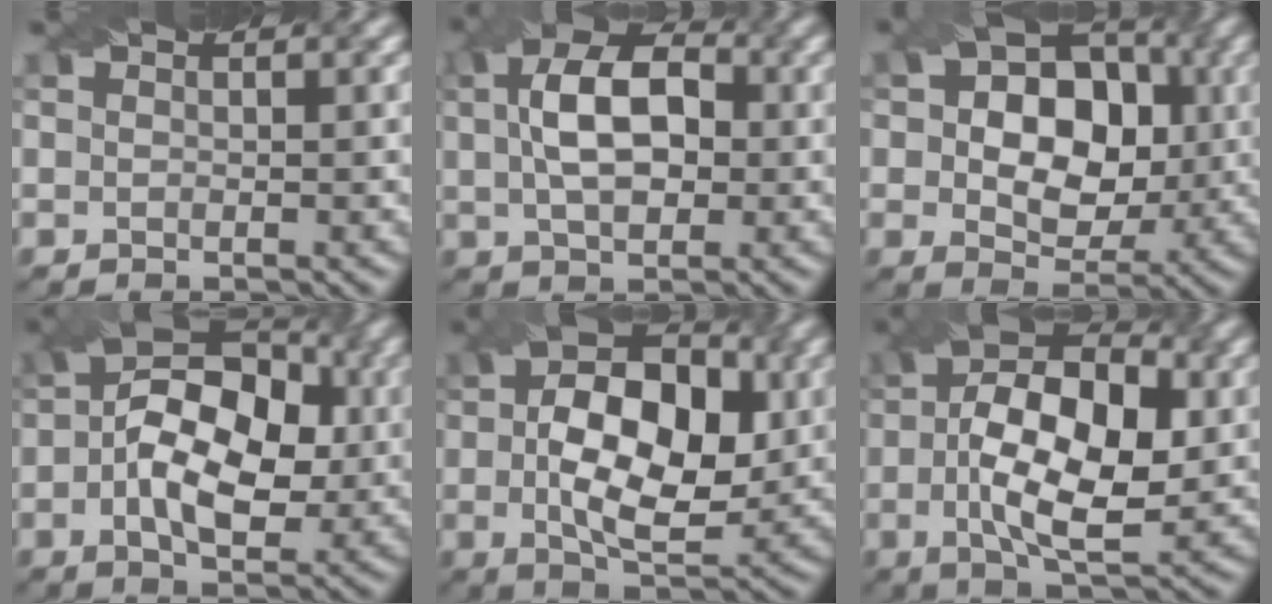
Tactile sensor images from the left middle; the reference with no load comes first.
{"total": 7.6, "force": [1.1, 4.4, 6.1], "torque": [-0.109, 0.018, 0.012]}
{"total": 9.6, "force": [0.8, 7.1, 6.4], "torque": [-0.083, 0.006, 0.008]}
{"total": 10.2, "force": [0.0, 6.1, 8.2], "torque": [-0.125, 0.010, -0.003]}
{"total": 10.4, "force": [0.4, 5.8, 8.7], "torque": [-0.138, 0.007, 0.000]}
{"total": 10.6, "force": [-0.3, 5.2, 9.3], "torque": [-0.165, 0.004, -0.009]}